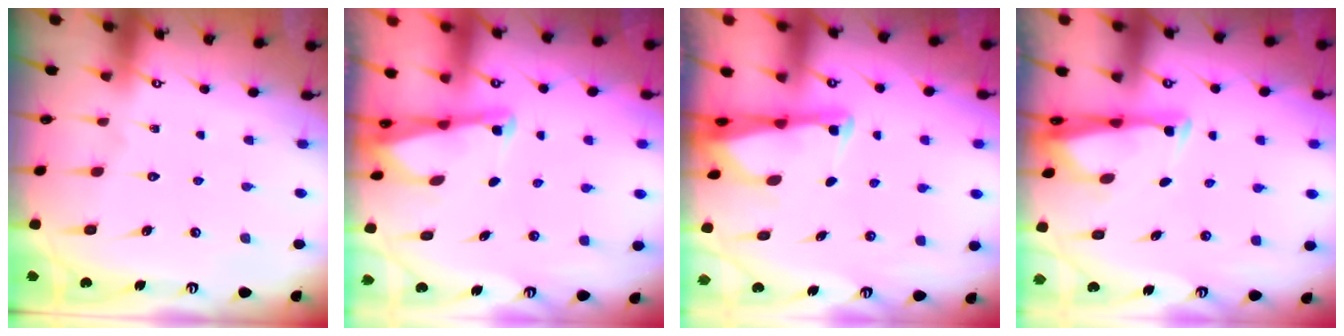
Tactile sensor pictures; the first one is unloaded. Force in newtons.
{"total": 1.4, "press": 1.4, "slide": 0.2}
{"total": 2.6, "press": 2.6, "slide": 0.2}
{"total": 2.7, "press": 2.6, "slide": 0.8}